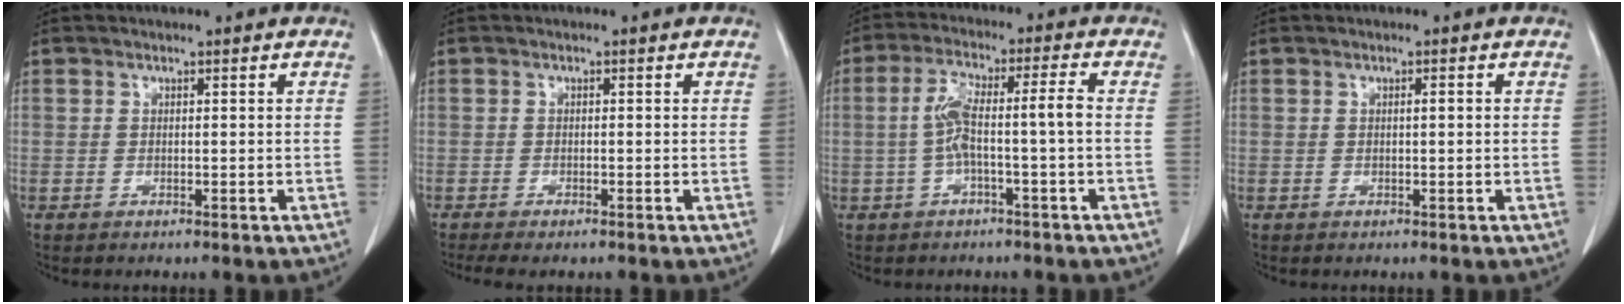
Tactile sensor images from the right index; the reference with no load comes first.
{"total": 4.4, "force": [-2.9, 1.6, 3.0], "torque": [-0.061, -0.005, -0.045]}
{"total": 7.5, "force": [-1.0, 0.7, 7.4], "torque": [-0.151, 0.031, -0.015]}
{"total": 1.2, "force": [0.1, 0.4, 1.1], "torque": [-0.026, 0.004, 0.005]}